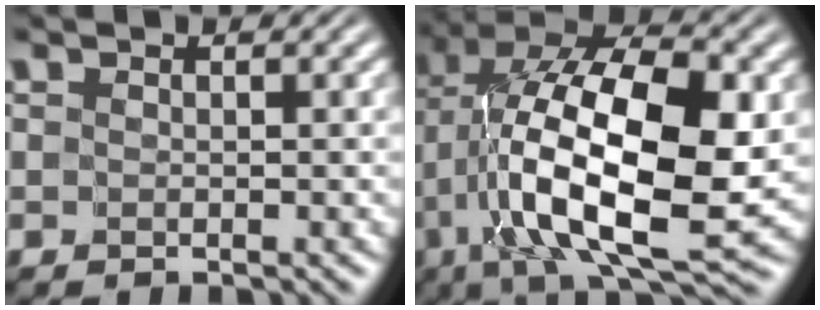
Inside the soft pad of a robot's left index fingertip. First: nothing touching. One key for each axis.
{"total": 16.1, "fx": -1.1, "fy": 7.8, "fz": 14.0, "tx": -0.260, "ty": 0.005, "tz": -0.026}